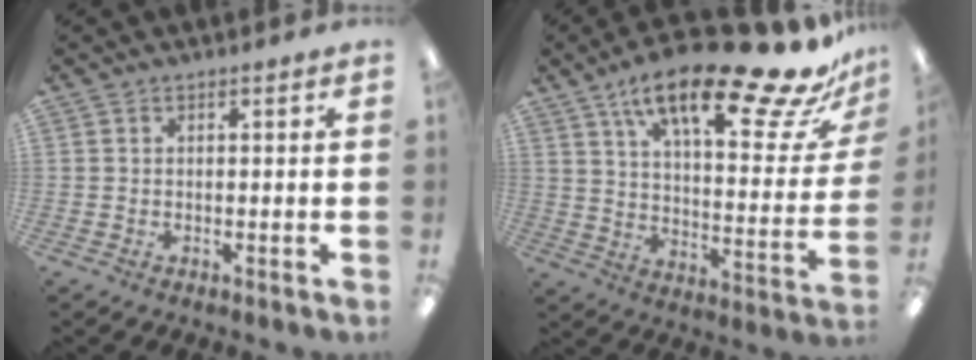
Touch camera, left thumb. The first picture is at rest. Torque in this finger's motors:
{"motor_torque": [0.41, 0.42, 1.52, -1.25, 0.16]}